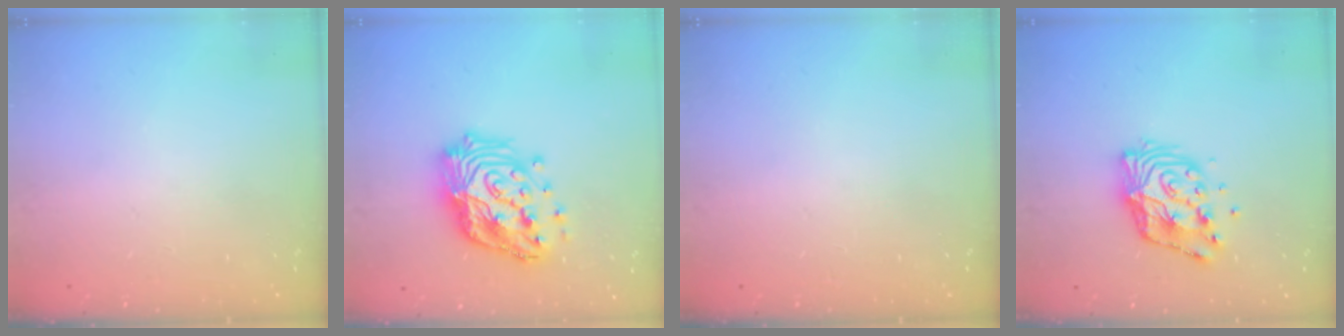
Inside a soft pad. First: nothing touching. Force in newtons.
{"total": 20.6, "press": 20.4, "slide": 2.2}
{"total": 0.0}
{"total": 12.3, "press": 12.3, "slide": 1.1}